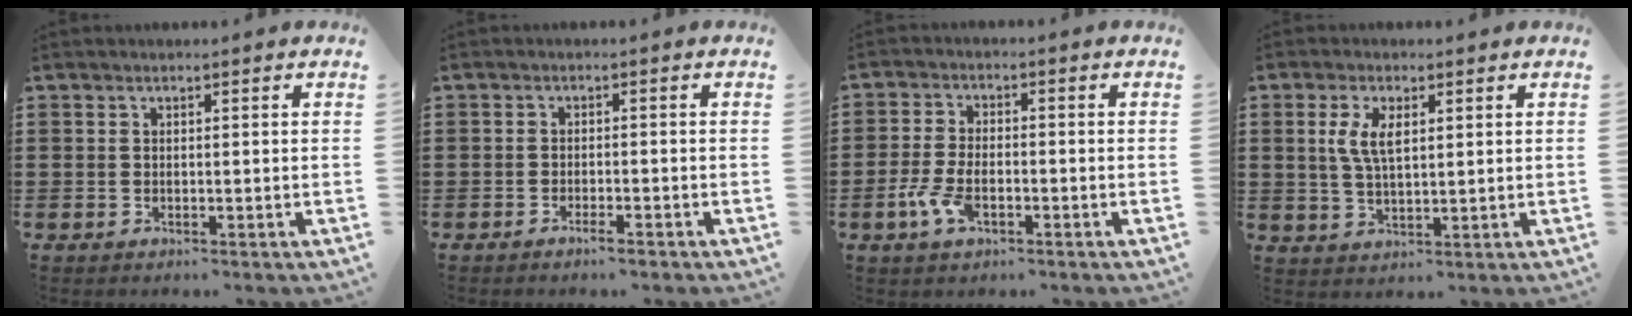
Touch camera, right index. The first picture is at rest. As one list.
[{"total": 1.5, "force": [-1.3, 0.1, 0.8], "torque": [-0.014, -0.002, -0.022]}, {"total": 5.3, "force": [-2.3, 2.4, 4.1], "torque": [-0.095, -0.002, -0.046]}, {"total": 4.9, "force": [1.3, 2.1, 4.2], "torque": [-0.090, 0.008, 0.021]}]